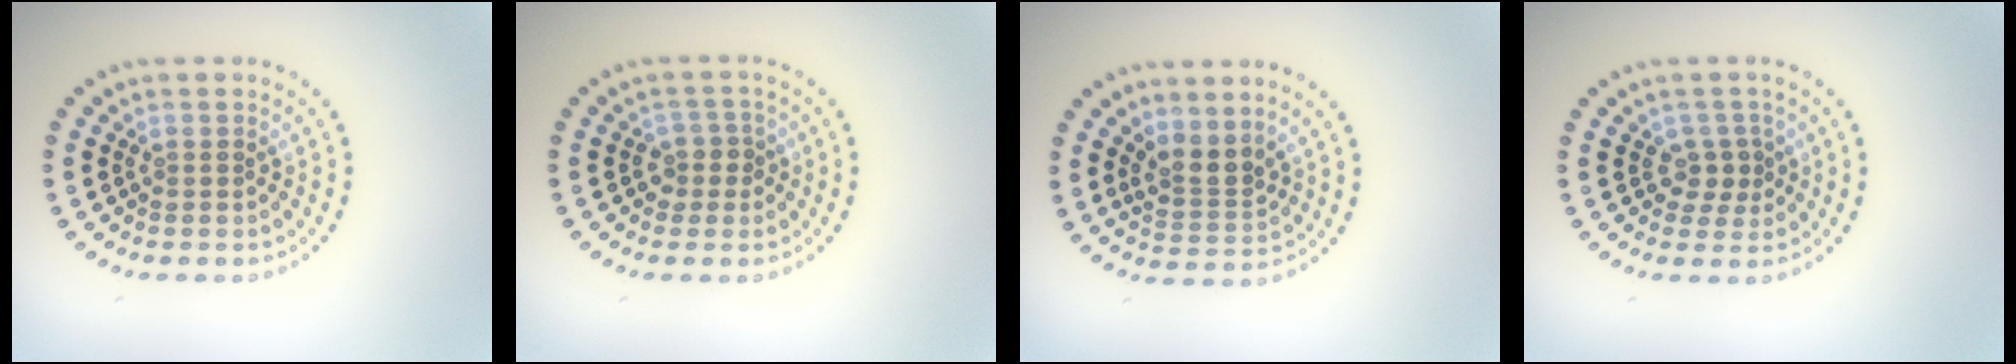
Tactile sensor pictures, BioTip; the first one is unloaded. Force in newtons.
{"total": 1.9, "press": 1.5, "slide": 1.1}
{"total": 2.6, "press": 1.9, "slide": 1.7}
{"total": 1.9, "press": 1.5, "slide": 1.1}